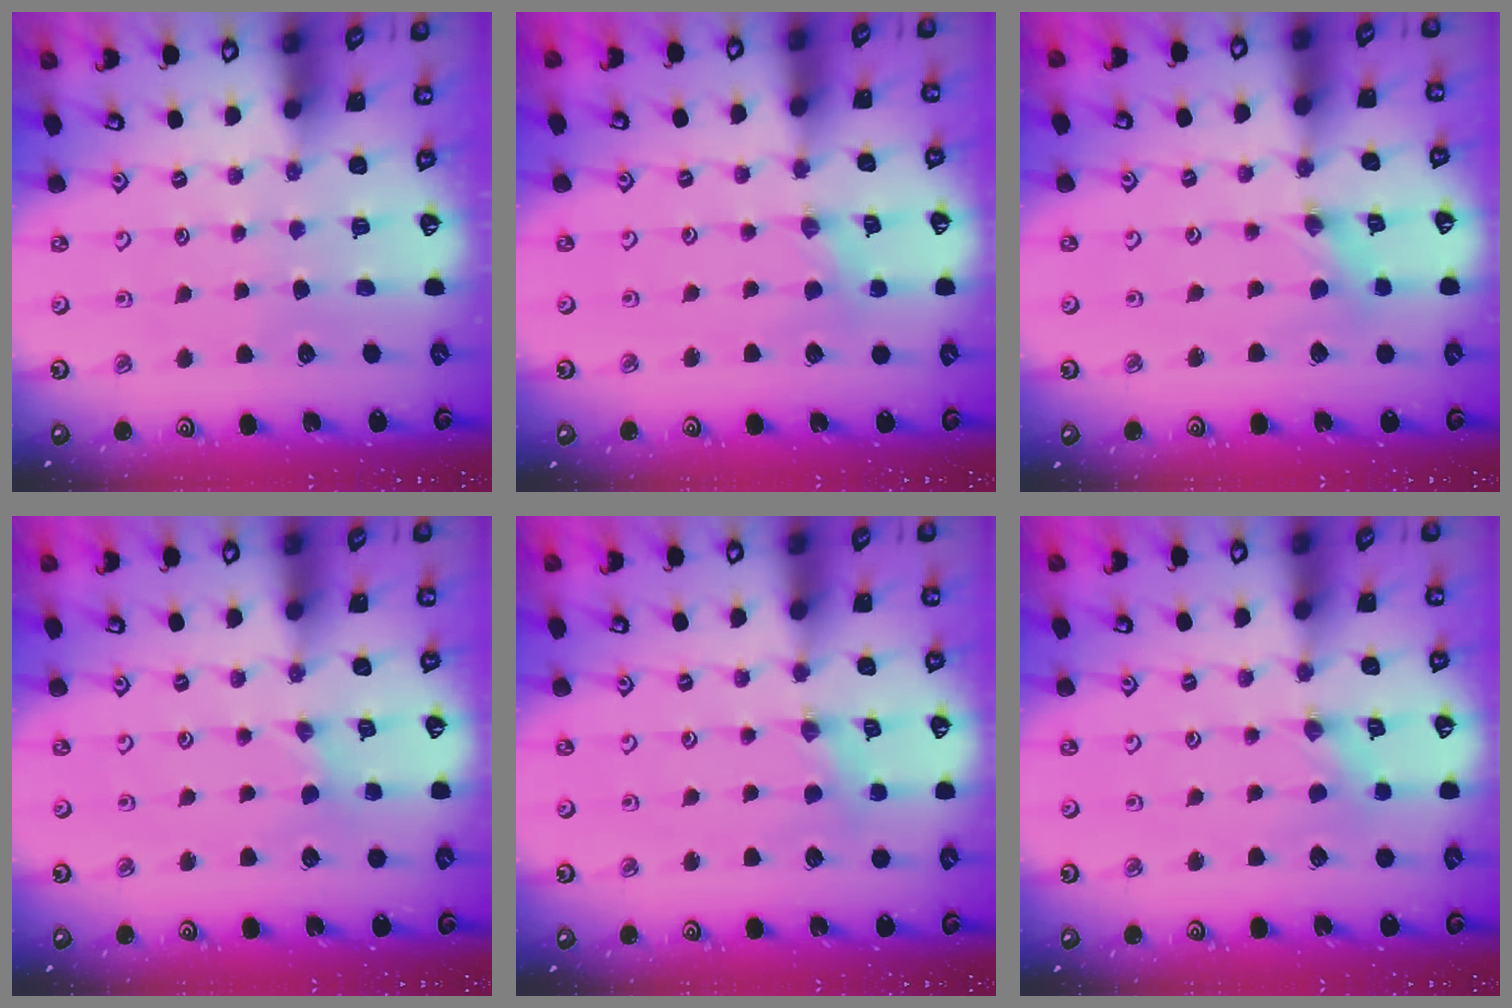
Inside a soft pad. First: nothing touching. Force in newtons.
{"total": 1.7, "press": 1.7, "slide": 0.3}
{"total": 1.3, "press": 1.3, "slide": 0.2}
{"total": 0.0}
{"total": 3.6, "press": 3.6, "slide": 0.5}
{"total": 0.0}